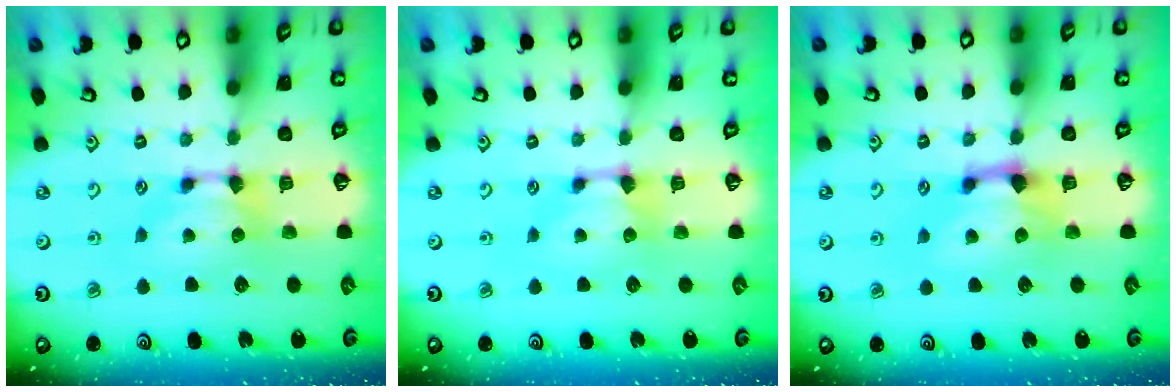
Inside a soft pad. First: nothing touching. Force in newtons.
{"total": 0.0}
{"total": 1.5, "press": 0.8, "slide": 1.3}